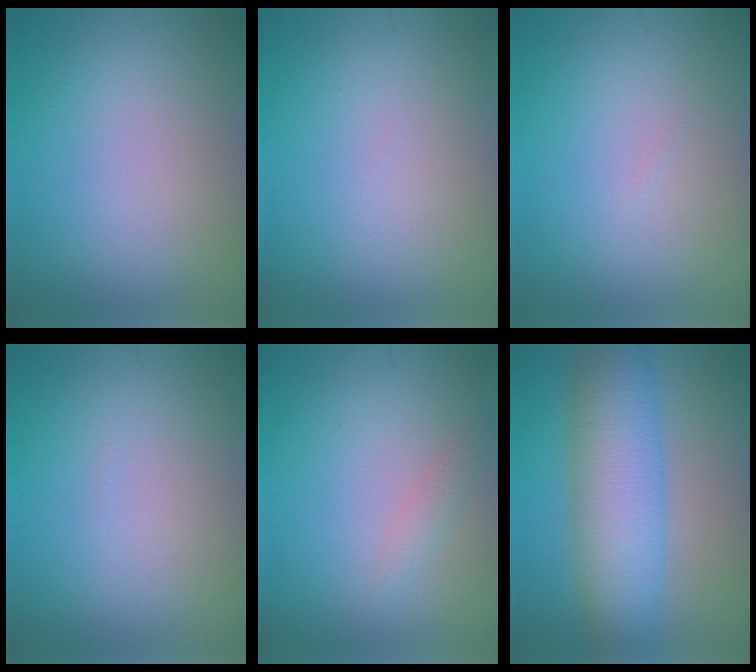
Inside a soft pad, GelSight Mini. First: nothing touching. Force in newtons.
{"total": 0.0}
{"total": 0.0}
{"total": 0.0}
{"total": 1.1, "press": 1.1, "slide": 0.0}
{"total": 8.2, "press": 8.2, "slide": 0.3}